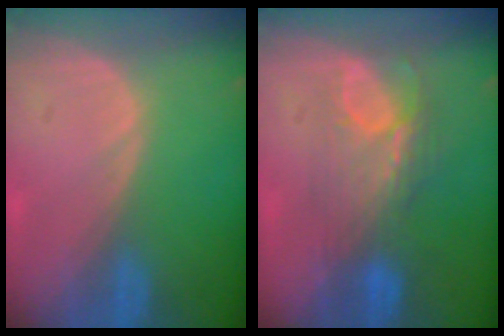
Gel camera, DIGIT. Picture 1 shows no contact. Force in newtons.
{"total": 7.5, "press": 7.0, "slide": 2.7}